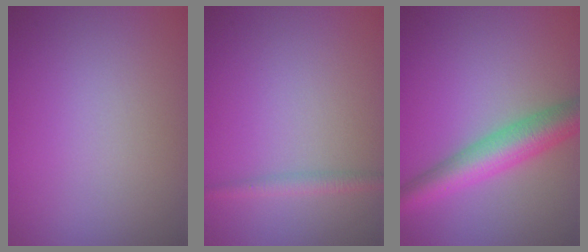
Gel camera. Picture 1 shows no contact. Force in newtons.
{"total": 1.4, "press": 1.4, "slide": 0.1}
{"total": 5.6, "press": 5.6, "slide": 0.1}